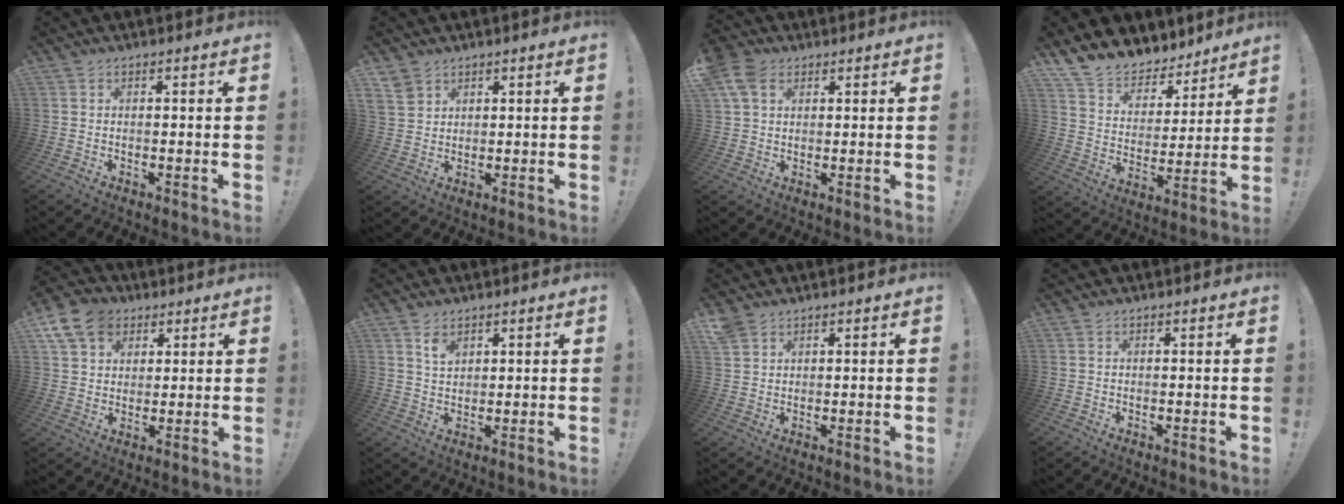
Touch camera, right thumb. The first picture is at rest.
{"total": 4.4, "force": [3.2, 2.8, 1.1], "torque": [-0.020, -0.016, 0.062]}
{"total": 8.9, "force": [3.9, 6.0, 5.2], "torque": [-0.105, 0.001, 0.080]}
{"total": 11.2, "force": [9.8, 5.3, 1.6], "torque": [-0.049, -0.088, 0.183]}
{"total": 11.8, "force": [5.7, 9.0, 5.0], "torque": [-0.084, -0.023, 0.115]}
{"total": 4.0, "force": [2.7, 2.2, 2.1], "torque": [-0.029, -0.017, 0.046]}
{"total": 3.5, "force": [2.7, 1.8, 1.3], "torque": [-0.030, -0.010, 0.053]}
{"total": 0.0}